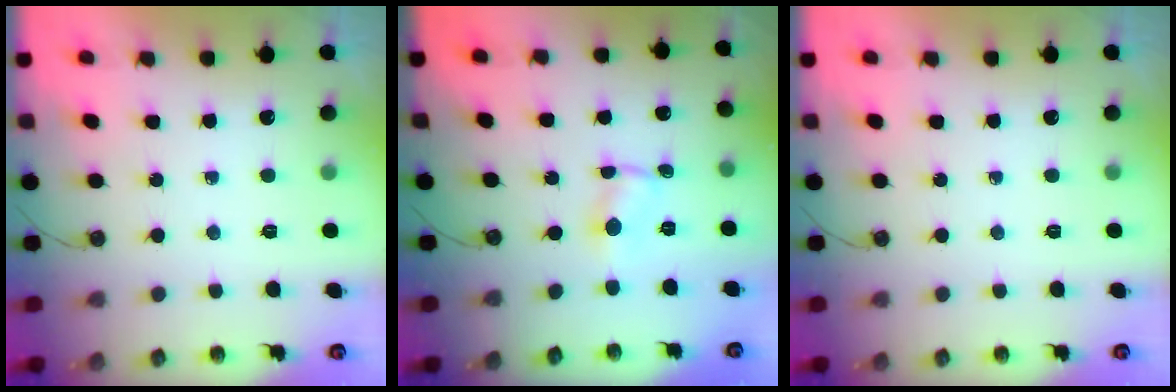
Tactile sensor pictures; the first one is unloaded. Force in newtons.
{"total": 0.9, "press": 0.9, "slide": 0.1}
{"total": 0.0}